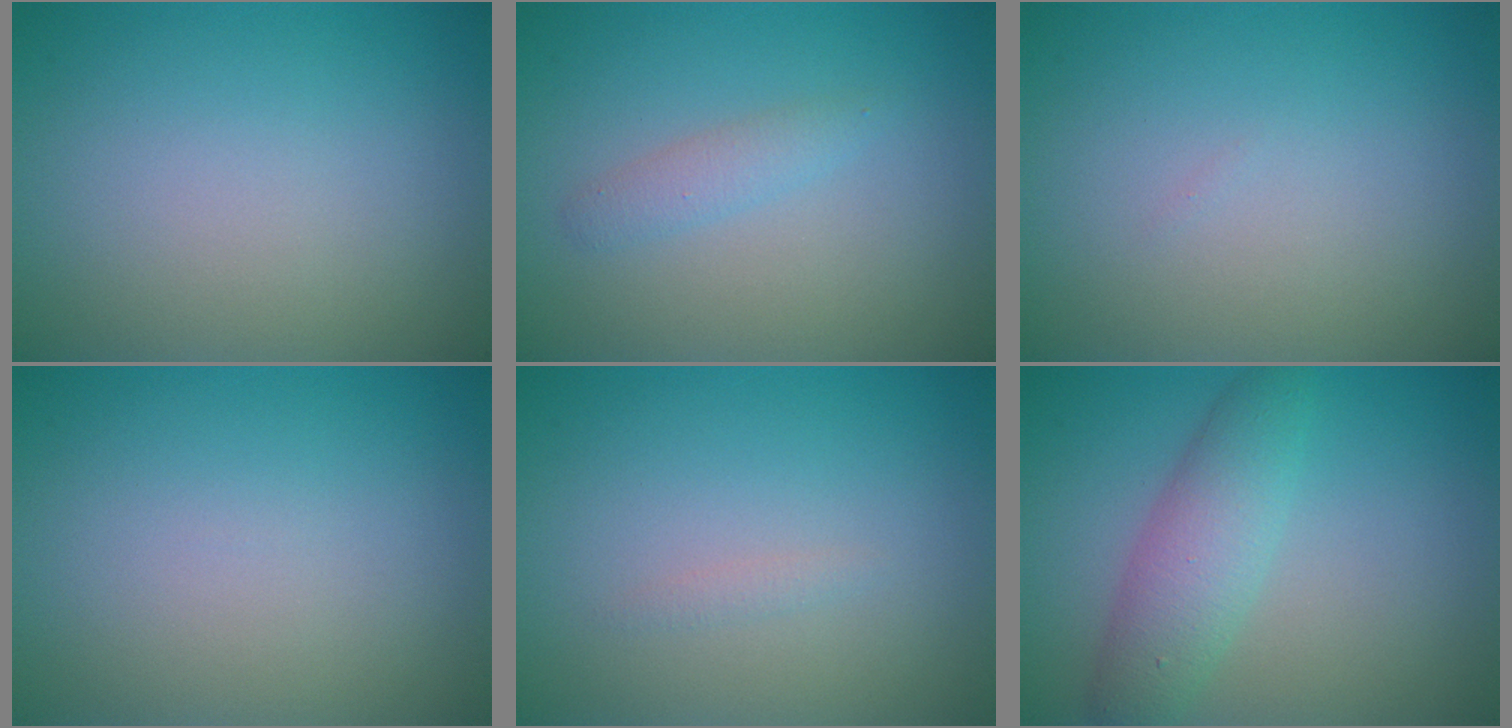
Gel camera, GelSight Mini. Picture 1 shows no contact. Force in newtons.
{"total": 1.5, "press": 1.5, "slide": 0.0}
{"total": 0.0}
{"total": 0.0}
{"total": 0.5, "press": 0.5, "slide": 0.0}
{"total": 4.1, "press": 4.1, "slide": 0.0}